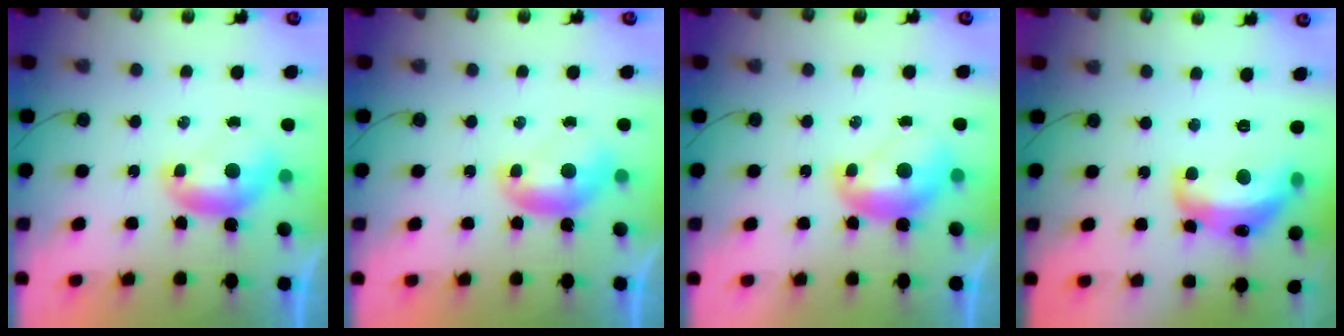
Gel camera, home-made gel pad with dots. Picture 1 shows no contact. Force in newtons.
{"total": 0.0}
{"total": 2.1, "press": 2.1, "slide": 0.3}
{"total": 9.0, "press": 8.9, "slide": 0.9}